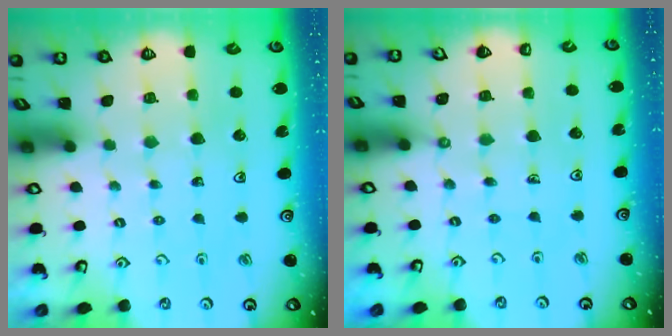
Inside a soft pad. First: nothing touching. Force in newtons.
{"total": 1.3, "press": 1.2, "slide": 0.3}